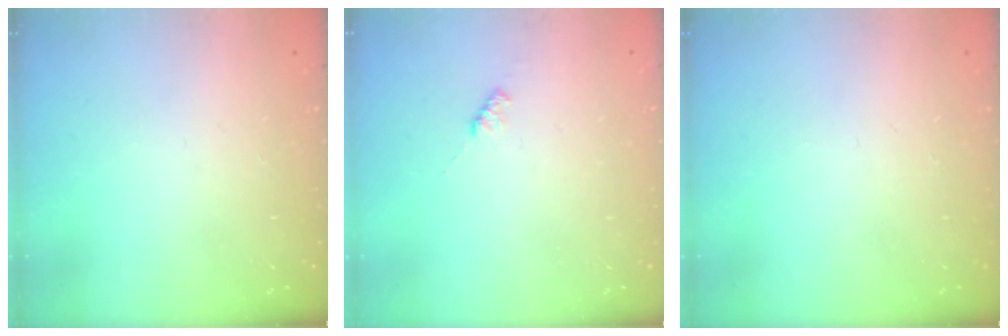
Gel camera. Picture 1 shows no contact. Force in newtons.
{"total": 2.2, "press": 2.2, "slide": 0.4}
{"total": 0.0}